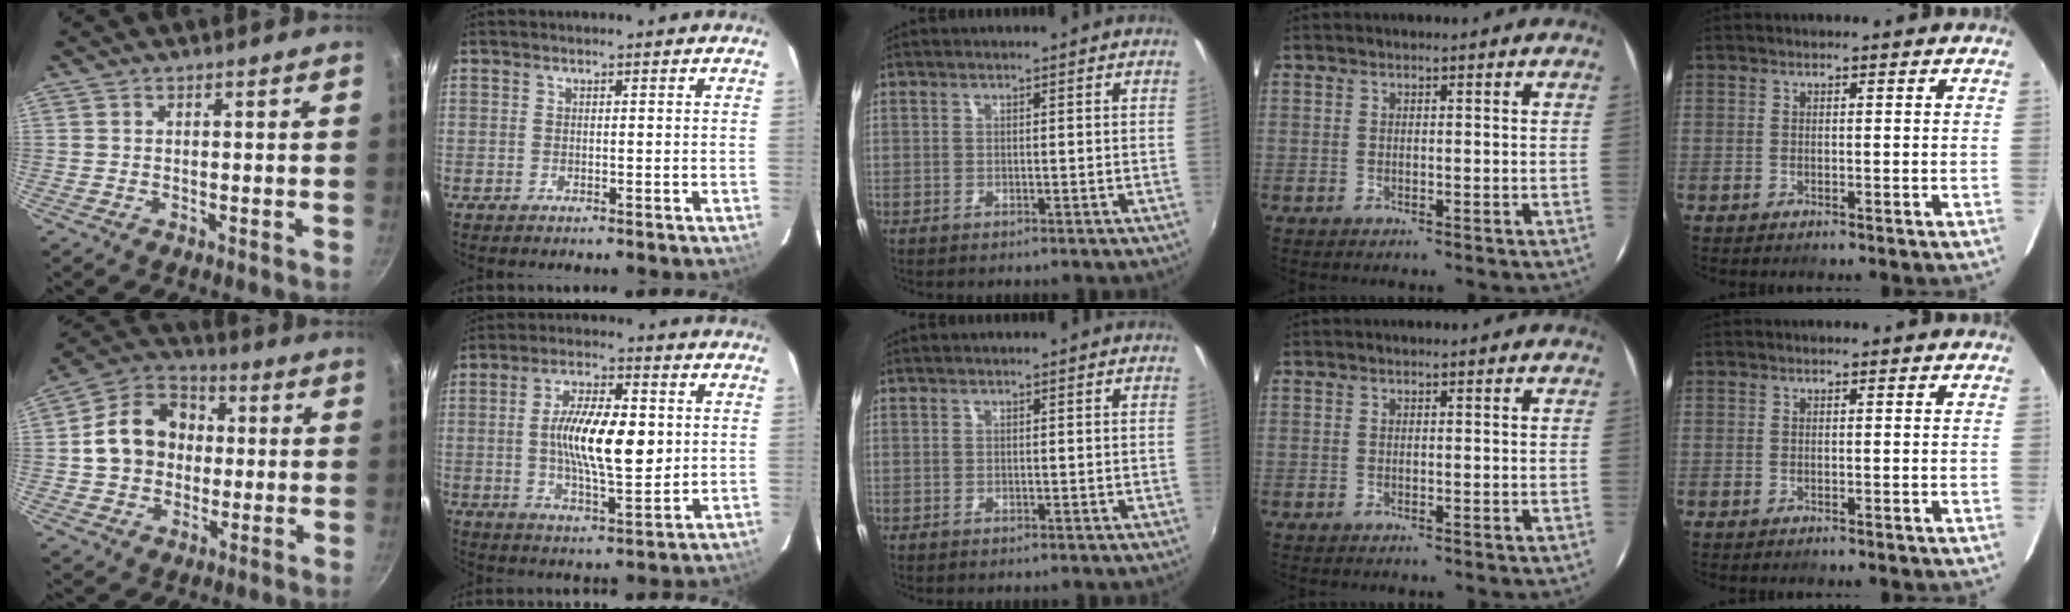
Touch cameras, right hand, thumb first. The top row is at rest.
{"thumb": {"total": 14.2, "force": [0.8, 11.7, 8.0], "torque": [-0.105, 0.027, 0.001]}, "index": {"total": 13.3, "force": [0.8, 4.5, 12.5], "torque": [-0.223, 0.001, 0.013]}}